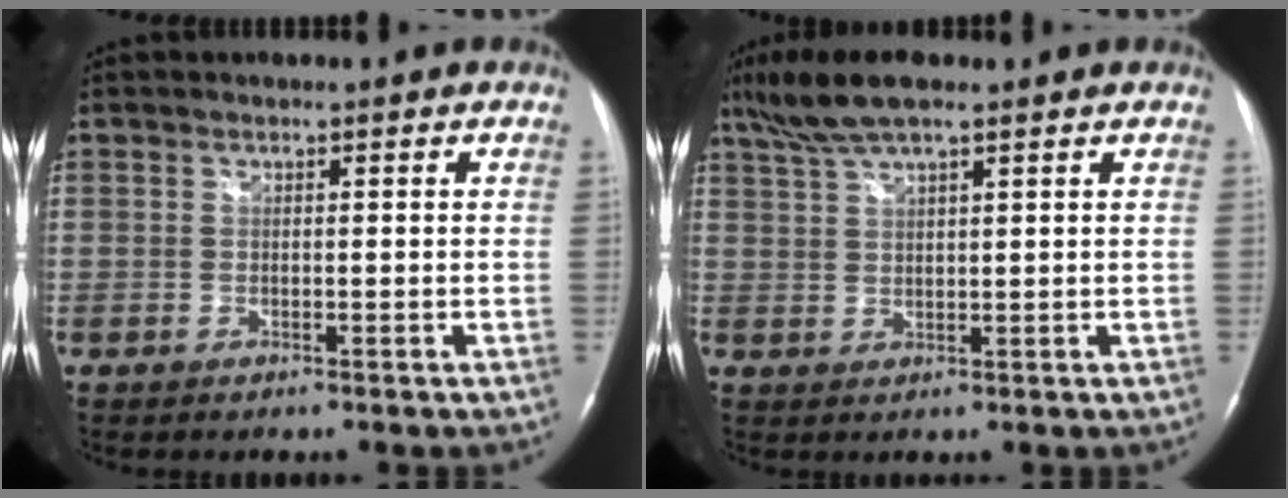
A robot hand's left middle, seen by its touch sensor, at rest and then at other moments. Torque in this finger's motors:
{"motor_torque": [0.62, -0.50, 0.04, 0.05]}